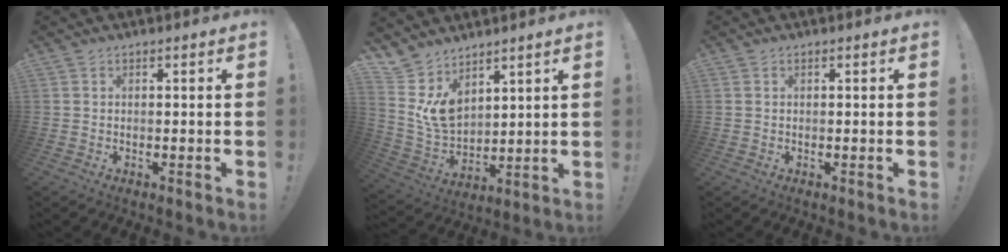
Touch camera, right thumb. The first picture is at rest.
{"total": 9.9, "force": [5.4, 7.1, 4.4], "torque": [-0.076, -0.041, 0.118]}
{"total": 0.0}